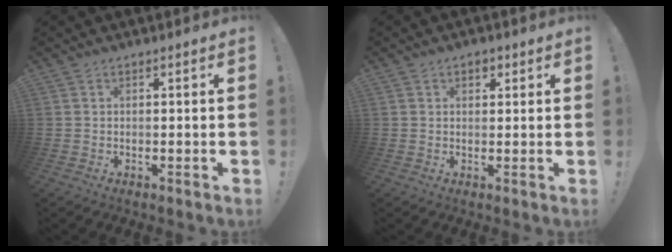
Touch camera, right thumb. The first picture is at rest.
{"total": 2.6, "force": [1.1, 1.8, 1.6], "torque": [-0.018, 0.000, 0.016]}